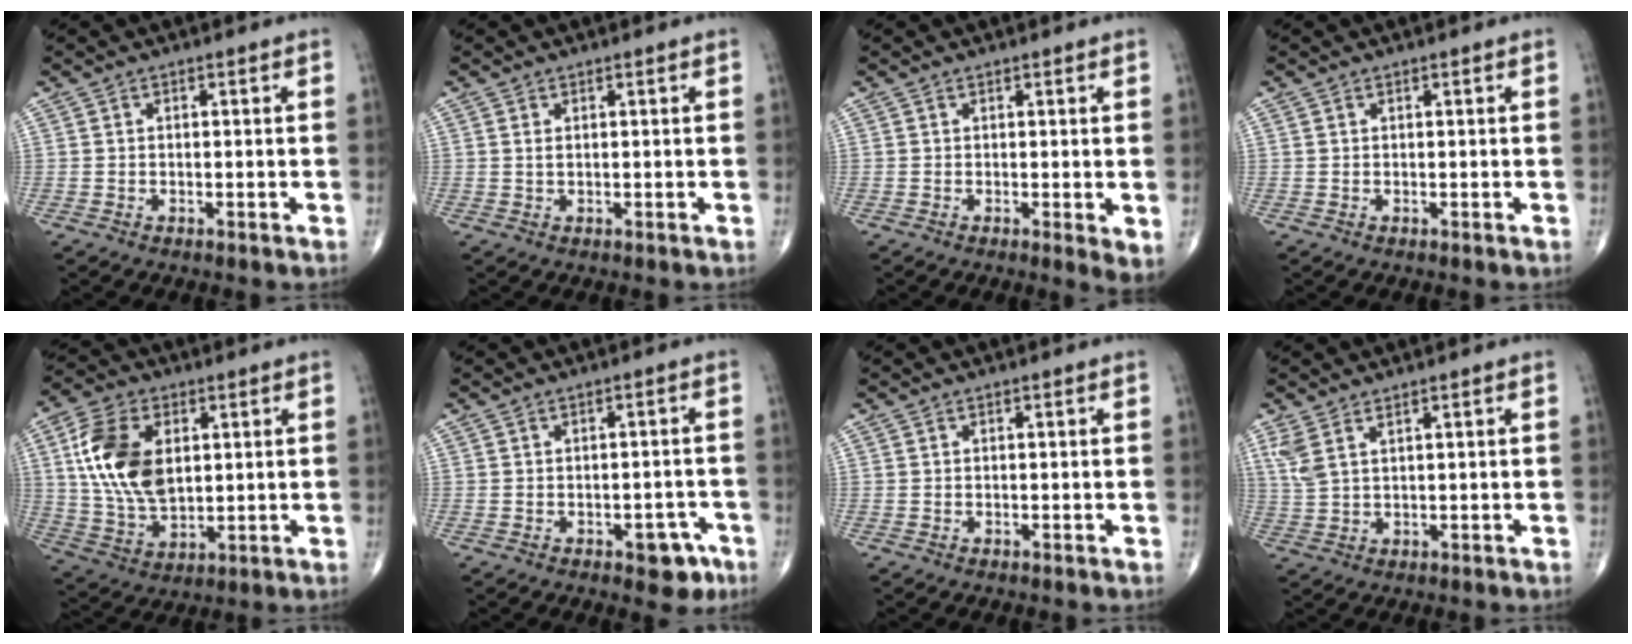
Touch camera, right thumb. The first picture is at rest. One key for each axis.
{"total": 0.8, "fx": 0.4, "fy": 0.4, "fz": 0.7, "tx": -0.015, "ty": 0.002, "tz": 0.010}
{"total": 3.0, "fx": 0.3, "fy": 0.9, "fz": 2.9, "tx": -0.041, "ty": -0.011, "tz": 0.004}
{"total": 0.0}
{"total": 15.8, "fx": 3.6, "fy": 9.6, "fz": 12.0, "tx": -0.224, "ty": -0.009, "tz": 0.073}
{"total": 4.9, "fx": -2.6, "fy": 2.7, "fz": 3.2, "tx": -0.015, "ty": 0.016, "tz": -0.028}
{"total": 0.0}
{"total": 4.3, "fx": 2.5, "fy": 1.4, "fz": 3.2, "tx": -0.083, "ty": -0.004, "tz": 0.063}